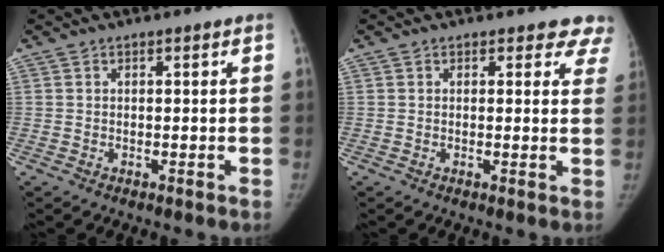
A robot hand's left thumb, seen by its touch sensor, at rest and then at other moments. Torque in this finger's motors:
{"motor_torque": [0.47, -0.16, 0.56, -0.19, -0.01]}